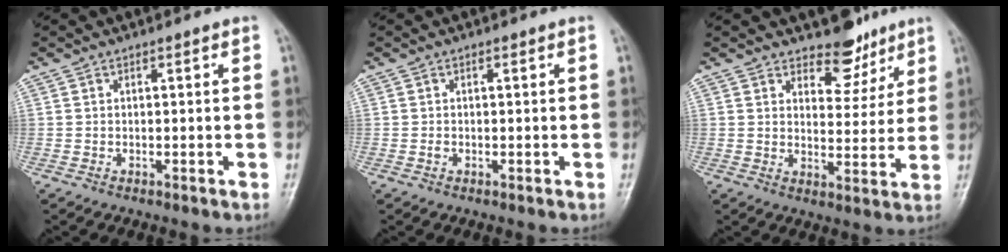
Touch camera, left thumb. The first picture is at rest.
{"total": 0.6, "force": [-0.1, 0.4, 0.4], "torque": [-0.005, 0.000, 0.000]}
{"total": 7.1, "force": [5.6, 3.8, 2.0], "torque": [0.007, -0.042, 0.088]}